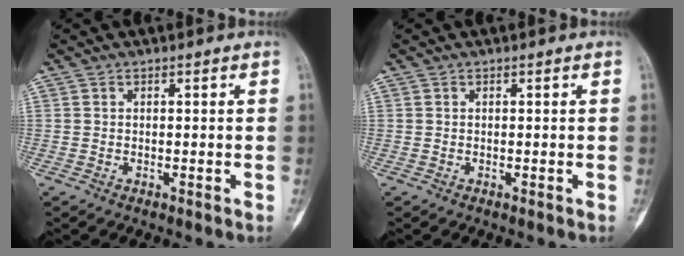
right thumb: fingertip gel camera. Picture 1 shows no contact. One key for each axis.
{"total": 0.0}